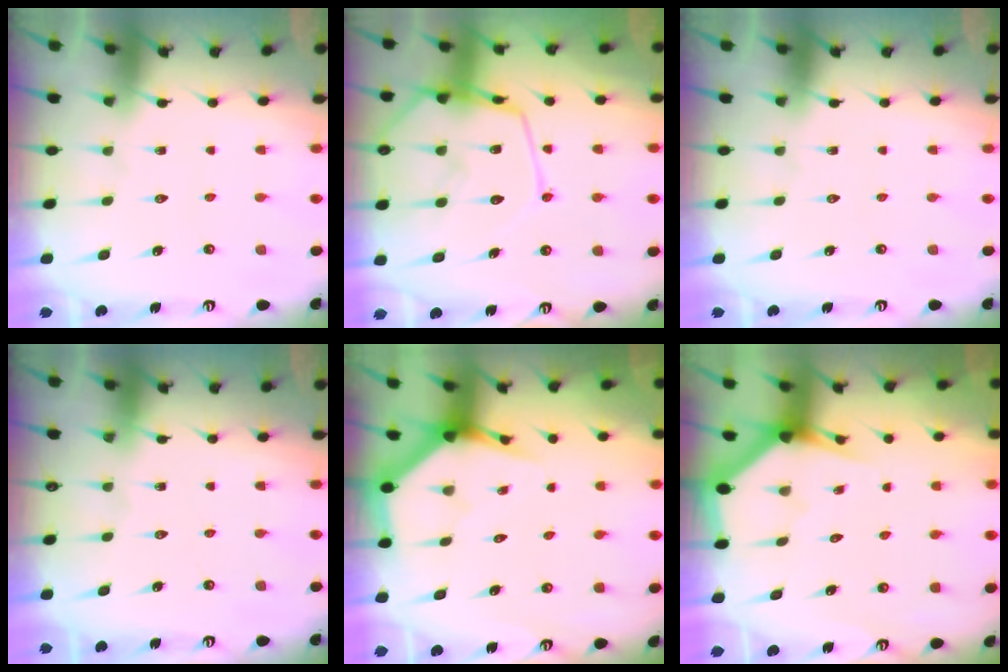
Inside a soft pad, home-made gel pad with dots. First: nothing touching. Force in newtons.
{"total": 17.1, "press": 17.1, "slide": 1.7}
{"total": 0.0}
{"total": 0.0}
{"total": 3.9, "press": 3.9, "slide": 0.2}
{"total": 2.9, "press": 2.9, "slide": 0.1}